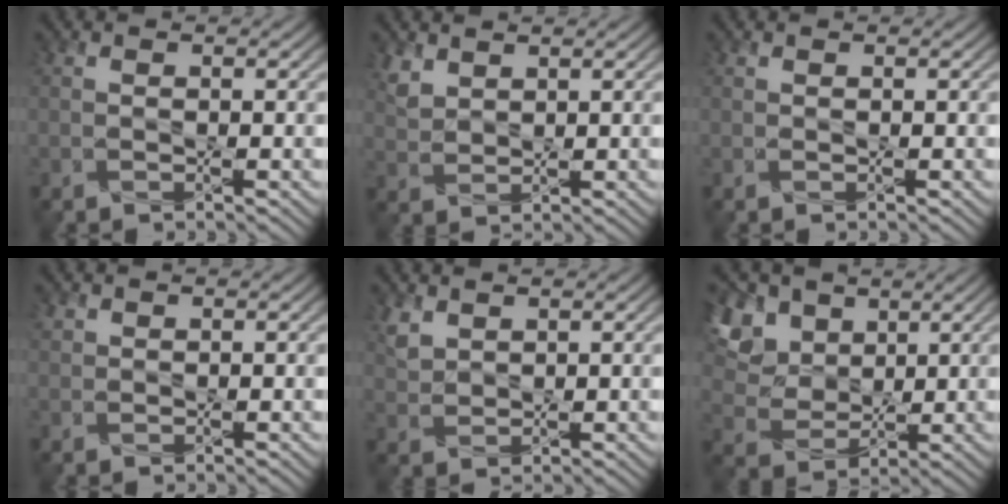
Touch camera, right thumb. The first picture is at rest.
{"total": 2.7, "force": [2.0, 1.4, 1.1], "torque": [-0.034, -0.002, 0.048]}
{"total": 0.0}
{"total": 0.8, "force": [0.6, 0.6, 0.1], "torque": [-0.004, 0.000, 0.014]}
{"total": 2.6, "force": [1.8, 1.4, 1.1], "torque": [-0.035, -0.002, 0.045]}
{"total": 11.5, "force": [5.6, 7.8, 6.4], "torque": [-0.198, 0.016, 0.114]}